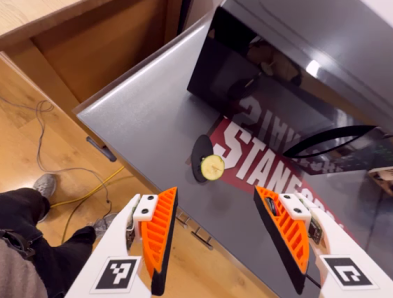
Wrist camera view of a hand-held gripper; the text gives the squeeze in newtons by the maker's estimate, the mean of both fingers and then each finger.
{"total": 0.0}